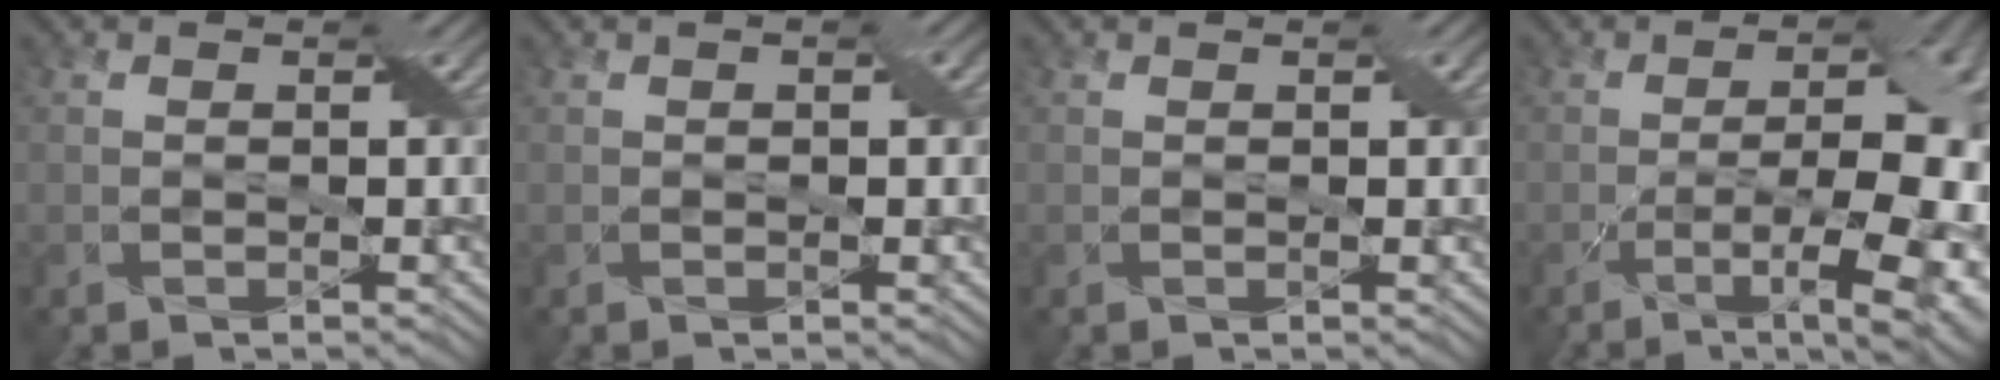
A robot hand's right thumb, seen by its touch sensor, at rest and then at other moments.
{"total": 1.6, "force": [0.3, 0.7, 1.4], "torque": [-0.018, 0.003, 0.006]}
{"total": 0.7, "force": [0.3, 0.2, 0.6], "torque": [-0.009, 0.002, 0.006]}
{"total": 15.7, "force": [-4.2, 5.9, 13.9], "torque": [-0.168, -0.006, -0.053]}